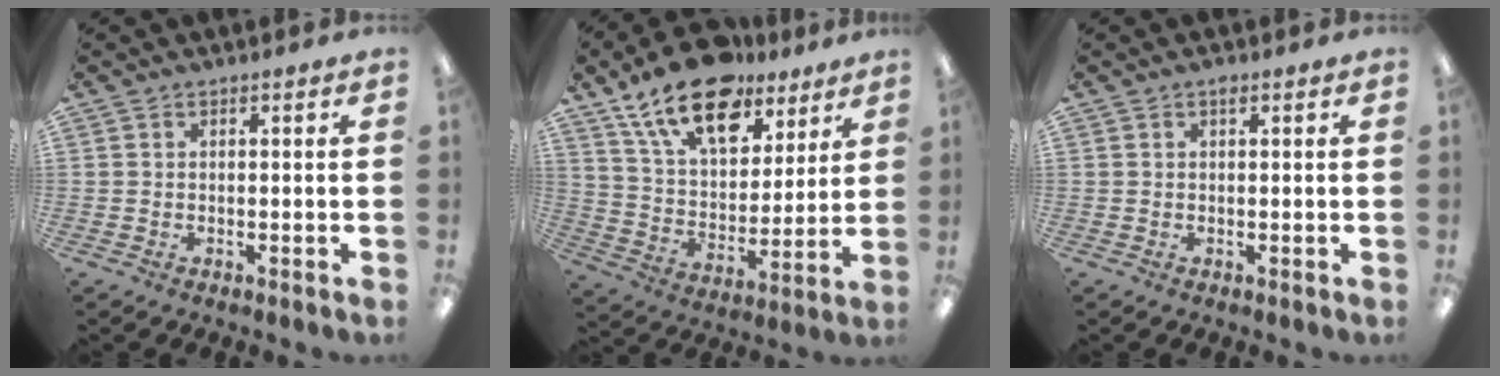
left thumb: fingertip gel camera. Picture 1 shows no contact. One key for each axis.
{"total": 19.7, "fx": 13.0, "fy": 10.2, "fz": 10.7, "tx": -0.186, "ty": -0.070, "tz": 0.231}
{"total": 0.9, "fx": 0.5, "fy": 0.3, "fz": 0.6, "tx": -0.015, "ty": 0.003, "tz": 0.009}